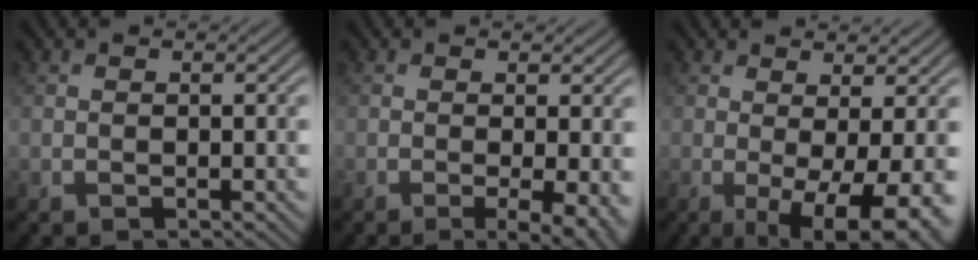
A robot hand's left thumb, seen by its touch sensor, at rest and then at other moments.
{"total": 4.5, "force": [-1.0, 0.9, 4.3], "torque": [-0.068, -0.005, -0.015]}
{"total": 7.9, "force": [-1.2, 2.0, 7.5], "torque": [-0.110, -0.006, -0.010]}